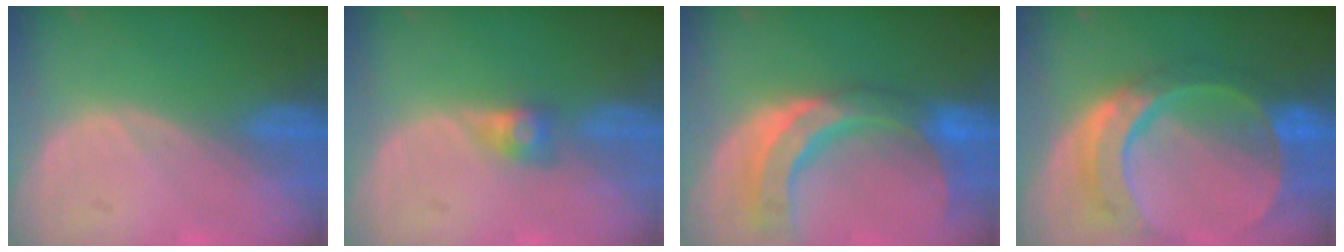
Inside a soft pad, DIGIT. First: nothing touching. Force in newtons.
{"total": 2.8, "press": 2.4, "slide": 1.5}
{"total": 11.2, "press": 9.5, "slide": 5.9}
{"total": 11.1, "press": 9.4, "slide": 6.0}